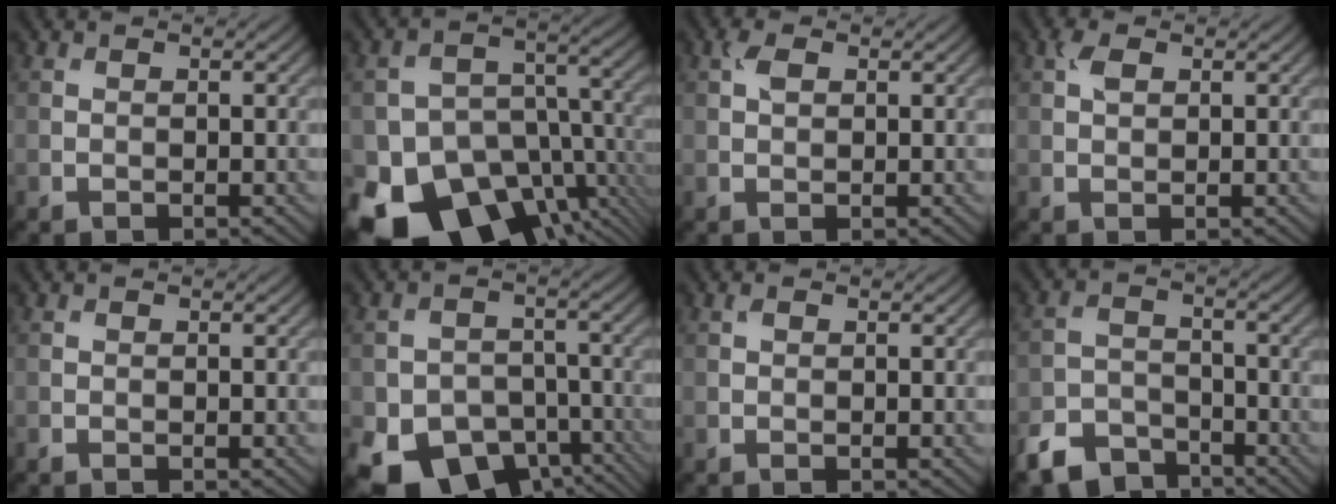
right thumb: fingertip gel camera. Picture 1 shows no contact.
{"total": 17.3, "force": [-9.9, 11.0, 8.9], "torque": [-0.162, -0.047, -0.141]}
{"total": 1.7, "force": [0.7, 1.0, 1.2], "torque": [-0.027, 0.004, 0.010]}
{"total": 1.8, "force": [0.7, 1.0, 1.2], "torque": [-0.028, 0.004, 0.012]}
{"total": 0.0}
{"total": 12.1, "force": [-6.7, 8.2, 5.9], "torque": [-0.115, -0.033, -0.107]}
{"total": 0.5, "force": [0.2, 0.3, 0.3], "torque": [-0.006, 0.002, 0.004]}
{"total": 6.8, "force": [-5.3, 3.5, 2.4], "torque": [-0.050, -0.009, -0.110]}